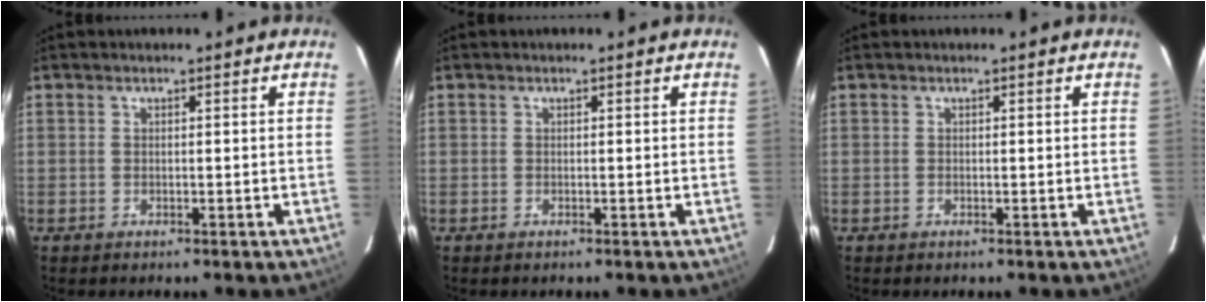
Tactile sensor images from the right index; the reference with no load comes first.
{"total": 0.0}
{"total": 0.0}